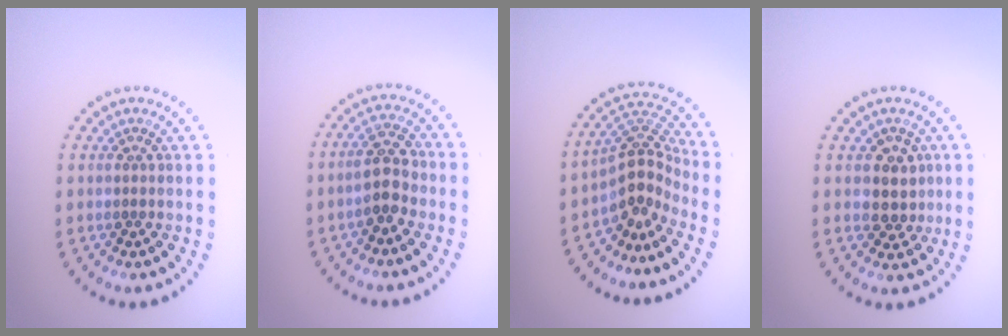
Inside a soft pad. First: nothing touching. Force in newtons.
{"total": 3.0, "press": 2.8, "slide": 0.9}
{"total": 3.7, "press": 2.6, "slide": 2.7}
{"total": 2.7, "press": 2.3, "slide": 1.3}